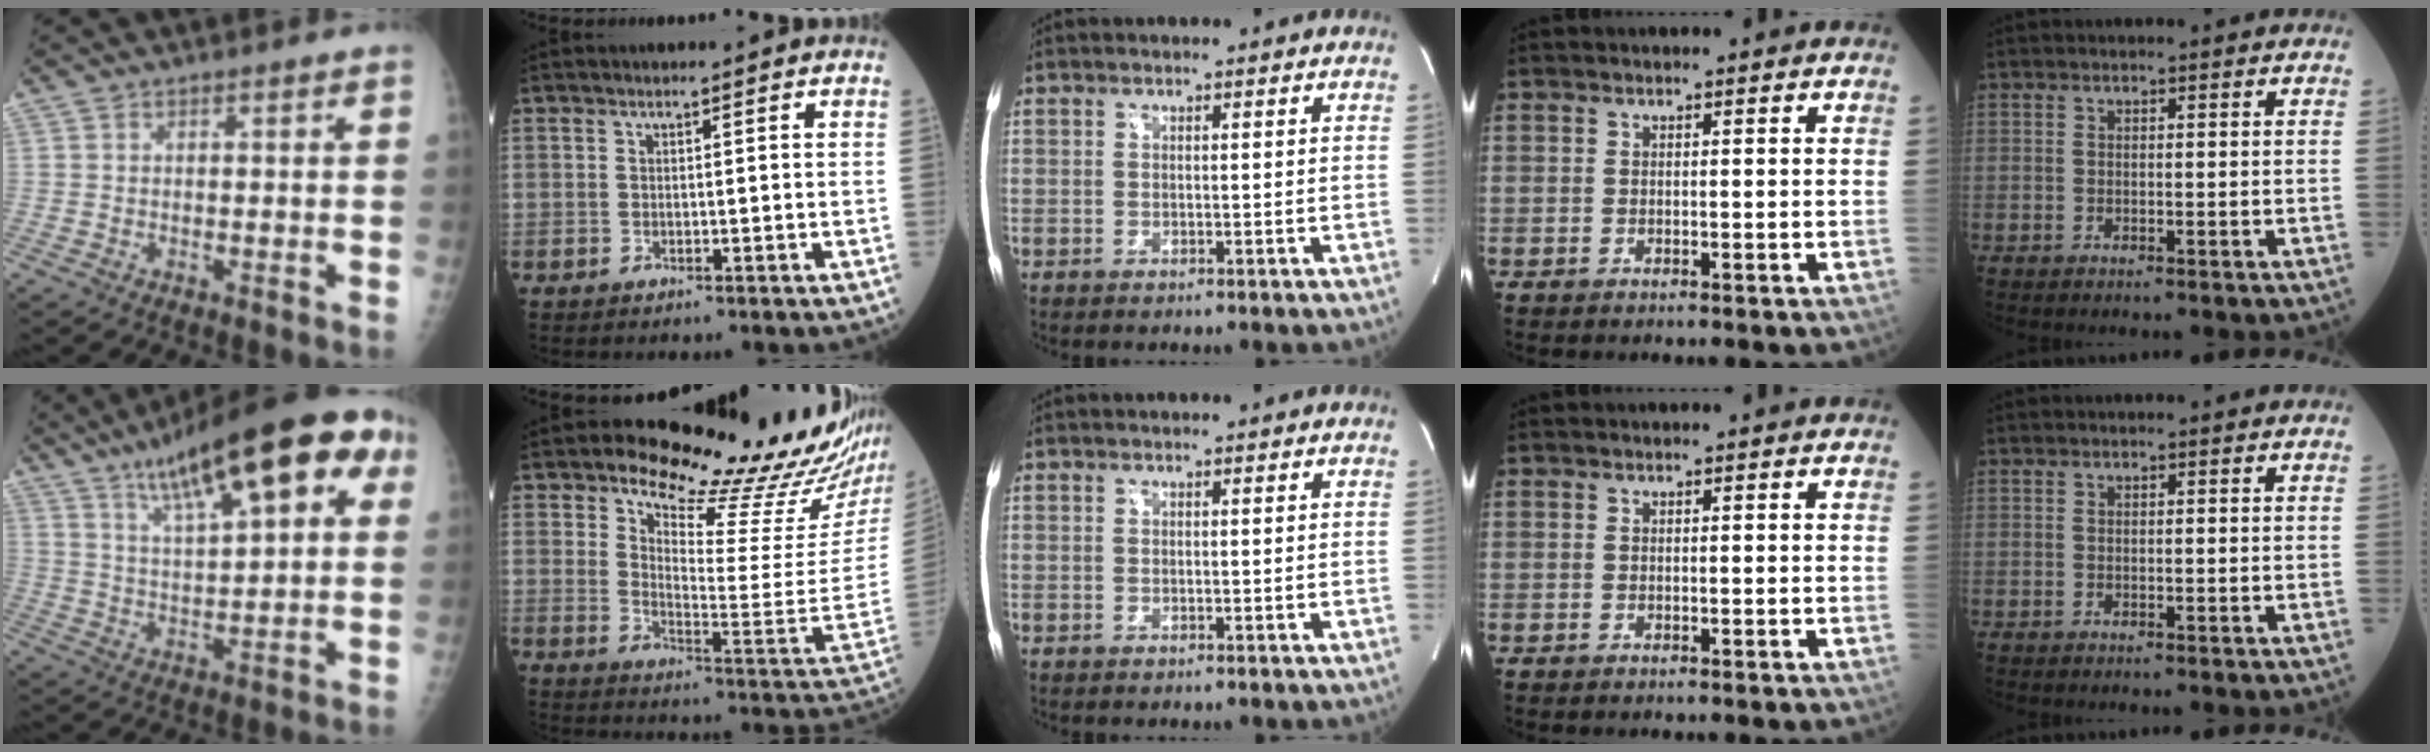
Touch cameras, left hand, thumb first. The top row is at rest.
{"thumb": {"total": 22.1, "force": [10.2, 7.1, 18.3], "torque": [-0.253, 0.007, 0.154]}, "index": {"total": 18.9, "force": [16.6, 1.6, 8.9], "torque": [-0.136, -0.096, 0.210]}}